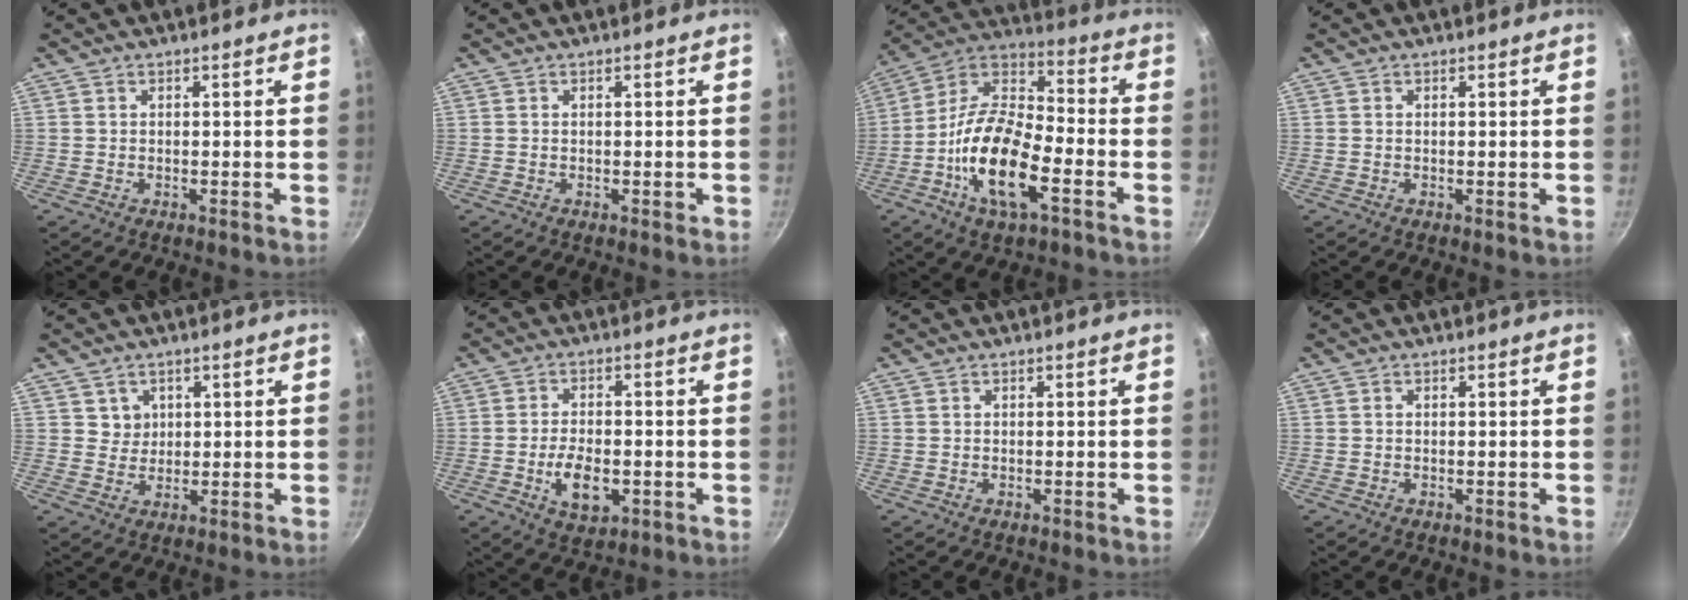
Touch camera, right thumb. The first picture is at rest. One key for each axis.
{"total": 0.9, "fx": -0.3, "fy": 0.3, "fz": 0.8, "tx": -0.009, "ty": 0.002, "tz": -0.003}
{"total": 18.0, "fx": -6.3, "fy": 7.4, "fz": 15.1, "tx": -0.280, "ty": 0.035, "tz": -0.138}
{"total": 0.0}
{"total": 3.1, "fx": 1.3, "fy": 2.8, "fz": 0.4, "tx": 0.014, "ty": -0.001, "tz": 0.023}
{"total": 8.1, "fx": -2.1, "fy": 4.4, "fz": 6.4, "tx": -0.100, "ty": 0.007, "tz": -0.031}
{"total": 0.0}
{"total": 0.0}